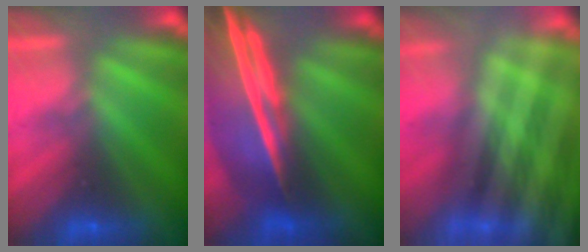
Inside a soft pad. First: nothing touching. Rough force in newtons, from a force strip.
{"total": 7.4}
{"total": 5.8}